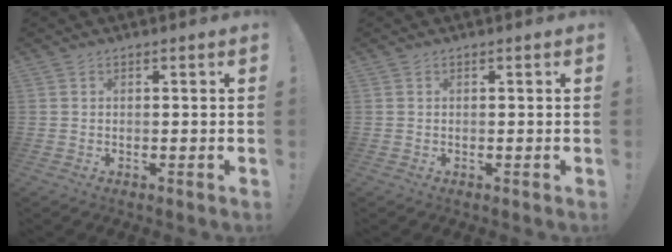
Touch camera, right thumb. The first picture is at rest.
{"total": 0.0}